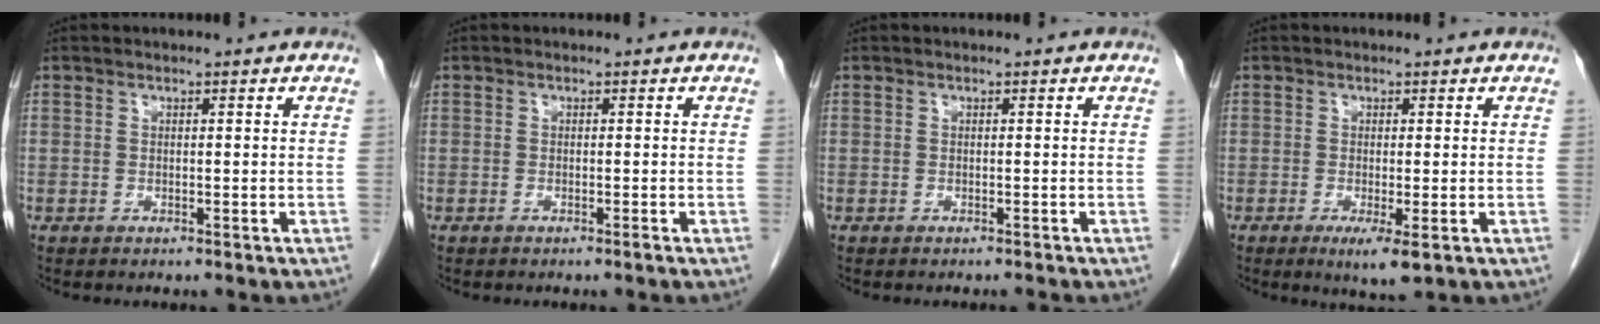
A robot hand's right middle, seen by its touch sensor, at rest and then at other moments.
{"total": 0.5, "force": [-0.4, -0.1, 0.3], "torque": [-0.005, 0.001, -0.008]}
{"total": 0.5, "force": [-0.5, -0.1, 0.1], "torque": [-0.006, -0.002, -0.008]}
{"total": 3.7, "force": [-1.5, 0.5, 3.4], "torque": [-0.048, -0.010, -0.018]}